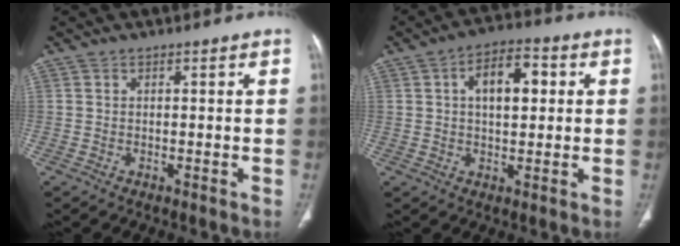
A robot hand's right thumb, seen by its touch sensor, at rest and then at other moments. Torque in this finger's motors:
{"motor_torque": [0.03, 0.03, 0.48, -0.50, 0.06]}